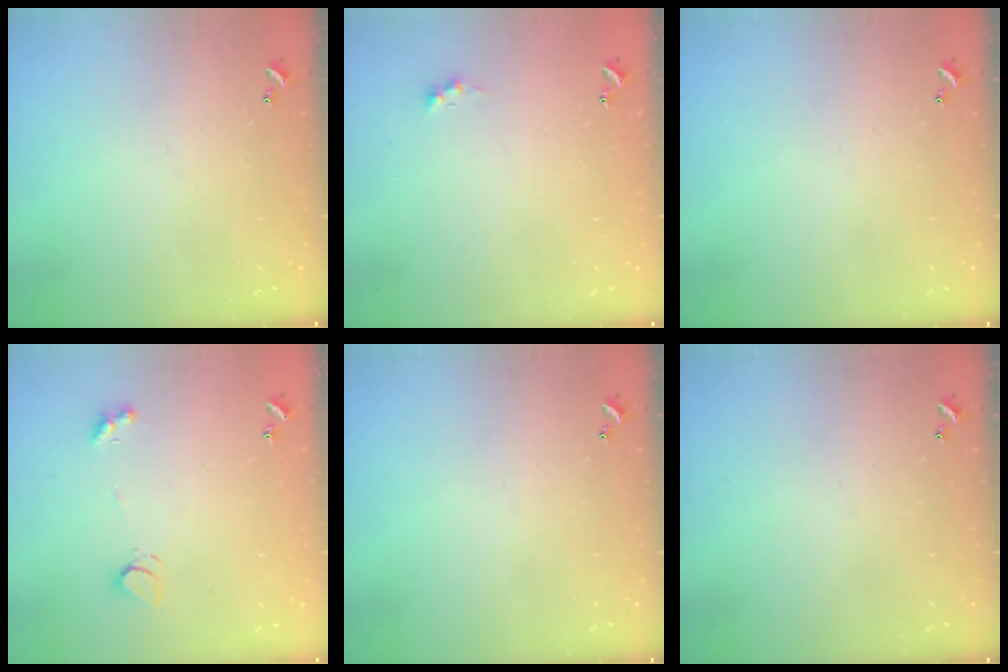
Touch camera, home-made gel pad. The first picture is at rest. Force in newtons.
{"total": 0.8, "press": 0.7, "slide": 0.4}
{"total": 0.0}
{"total": 2.4, "press": 2.3, "slide": 0.6}
{"total": 0.0}
{"total": 0.0}